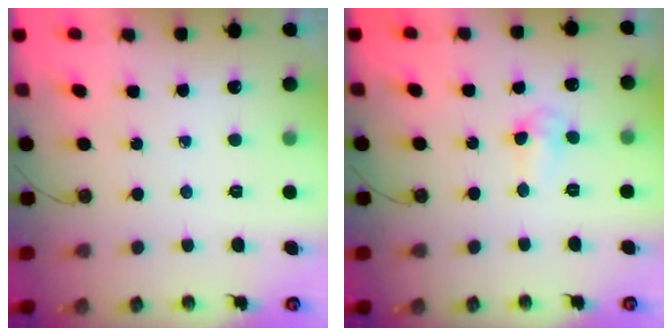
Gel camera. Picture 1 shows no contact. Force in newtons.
{"total": 5.1, "press": 3.5, "slide": 3.7}